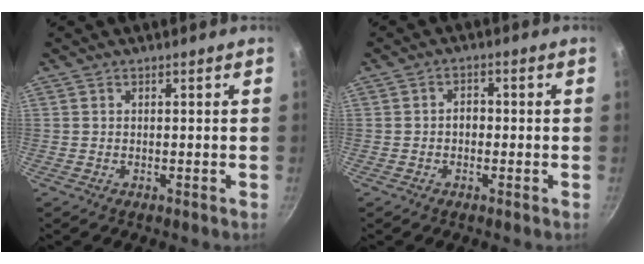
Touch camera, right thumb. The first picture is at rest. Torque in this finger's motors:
{"motor_torque": [-0.17, 0.08, -0.09, 0.09, 0.00]}